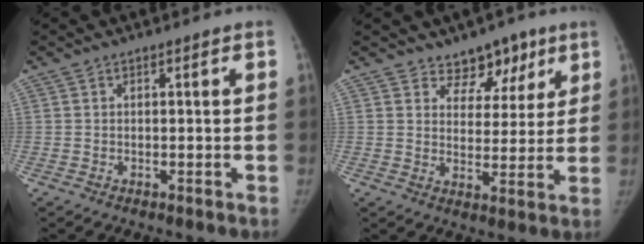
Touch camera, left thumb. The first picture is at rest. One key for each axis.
{"total": 7.4, "fx": 5.2, "fy": 4.8, "fz": 2.2, "tx": 0.014, "ty": -0.029, "tz": 0.080}